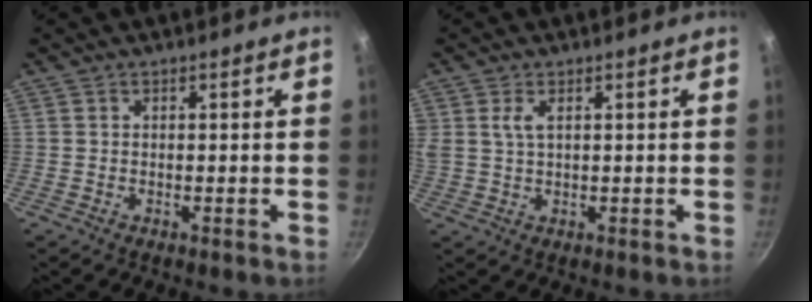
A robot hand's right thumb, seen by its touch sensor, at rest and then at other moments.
{"total": 3.1, "force": [1.2, 1.6, 2.4], "torque": [-0.044, -0.002, 0.024]}